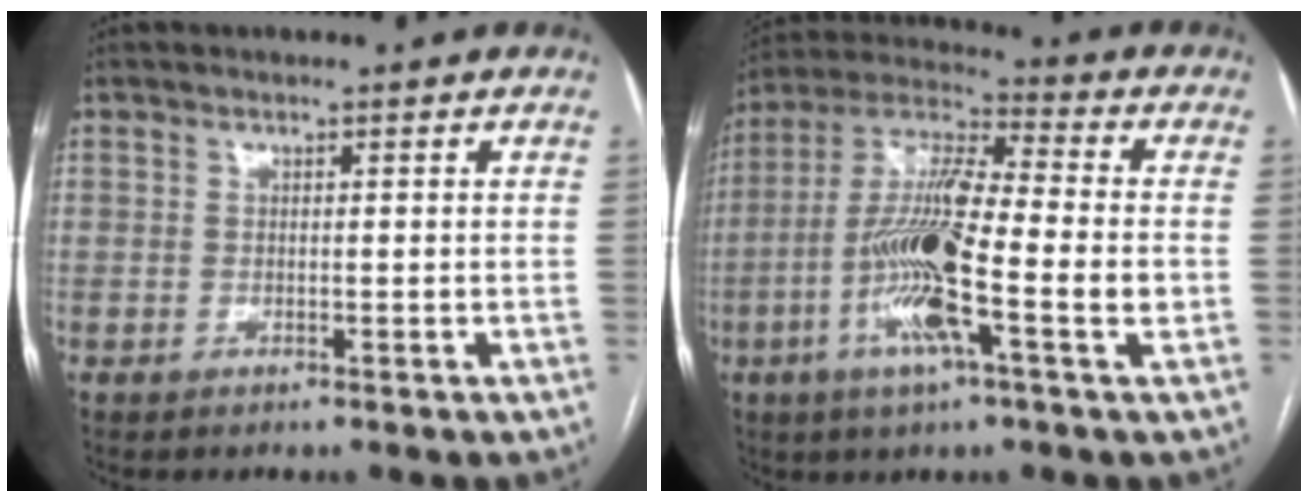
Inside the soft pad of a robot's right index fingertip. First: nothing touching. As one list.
[{"total": 16.4, "force": [-3.7, 1.6, 15.9], "torque": [-0.311, -0.001, -0.073]}]